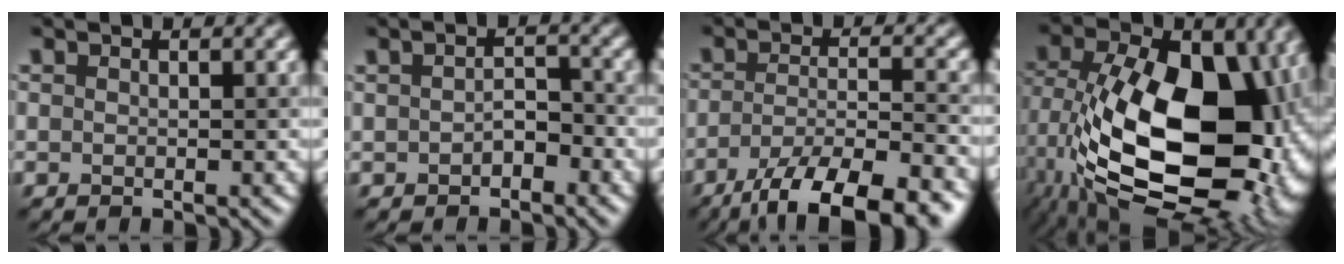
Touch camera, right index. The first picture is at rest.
{"total": 1.8, "force": [-0.6, 1.1, 1.3], "torque": [-0.029, 0.003, -0.010]}
{"total": 10.9, "force": [-7.2, 3.2, 7.6], "torque": [-0.128, -0.008, -0.118]}
{"total": 17.7, "force": [-2.1, 11.0, 13.7], "torque": [-0.259, -0.010, -0.033]}